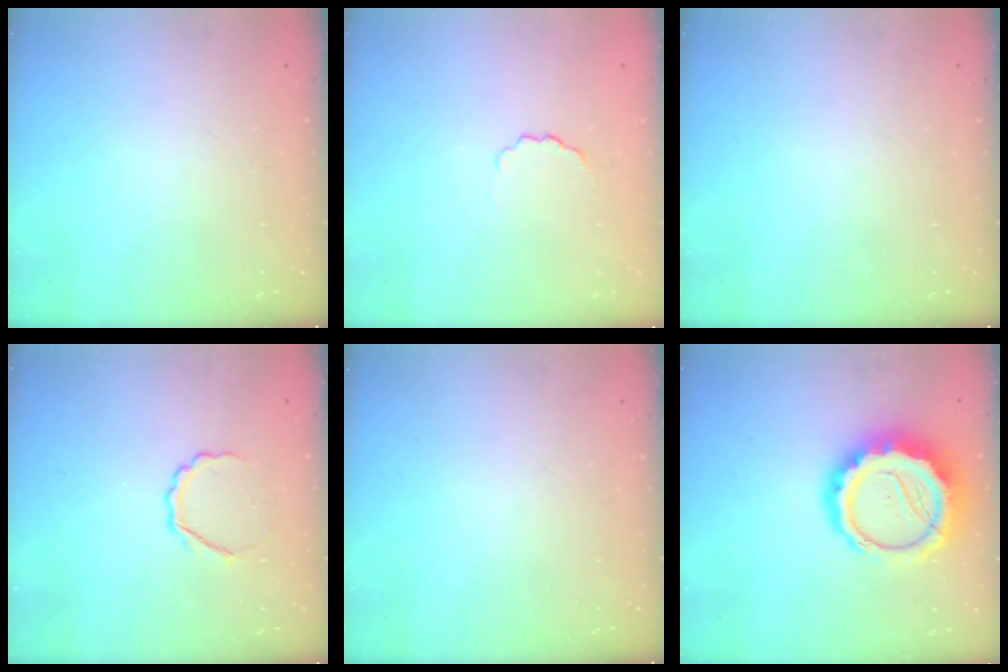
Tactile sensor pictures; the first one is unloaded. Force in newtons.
{"total": 3.1, "press": 2.9, "slide": 1.1}
{"total": 0.0}
{"total": 4.0, "press": 3.9, "slide": 0.9}
{"total": 0.0}
{"total": 17.2, "press": 16.8, "slide": 3.8}